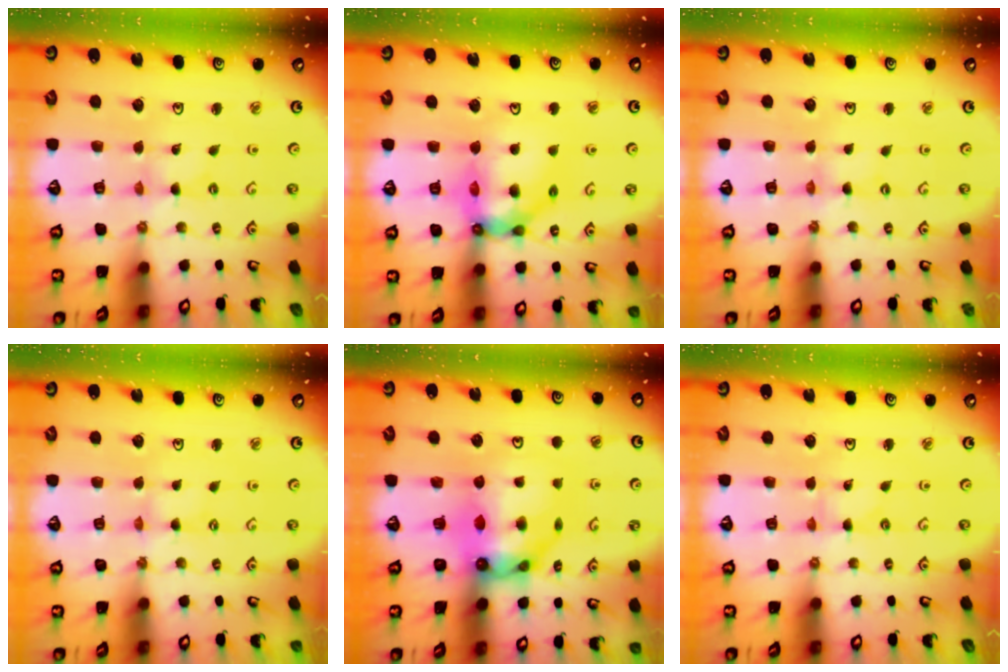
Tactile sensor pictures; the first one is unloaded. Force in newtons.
{"total": 15.3, "press": 15.2, "slide": 1.8}
{"total": 0.0}
{"total": 0.0}
{"total": 13.0, "press": 12.9, "slide": 1.6}
{"total": 0.0}